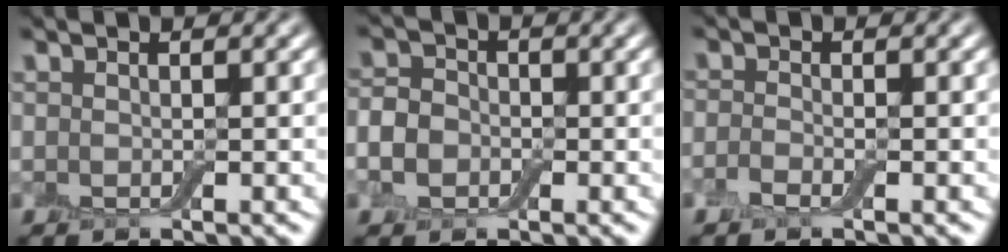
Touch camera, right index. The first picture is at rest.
{"total": 2.9, "force": [-0.8, 2.4, 1.5], "torque": [-0.026, -0.001, -0.024]}
{"total": 1.2, "force": [-0.7, 0.5, 0.8], "torque": [-0.020, 0.000, -0.019]}